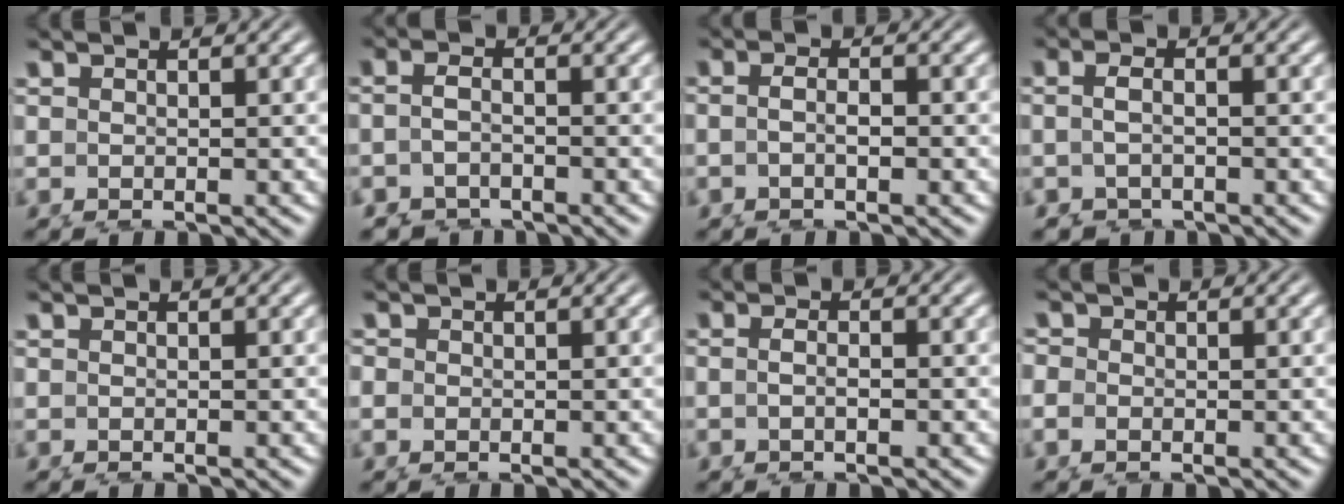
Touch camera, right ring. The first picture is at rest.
{"total": 2.7, "force": [-1.4, 2.2, 0.9], "torque": [-0.020, -0.006, -0.026]}
{"total": 2.8, "force": [-0.6, 1.4, 2.3], "torque": [-0.040, -0.008, -0.008]}
{"total": 2.0, "force": [-0.7, 1.4, 1.3], "torque": [-0.029, -0.002, -0.017]}
{"total": 0.0}
{"total": 1.2, "force": [0.2, 1.1, 0.2], "torque": [-0.002, 0.003, -0.002]}
{"total": 2.1, "force": [-0.4, 0.8, 1.9], "torque": [-0.034, -0.002, -0.007]}
{"total": 1.4, "force": [0.1, 1.4, 0.3], "torque": [-0.003, 0.001, -0.005]}